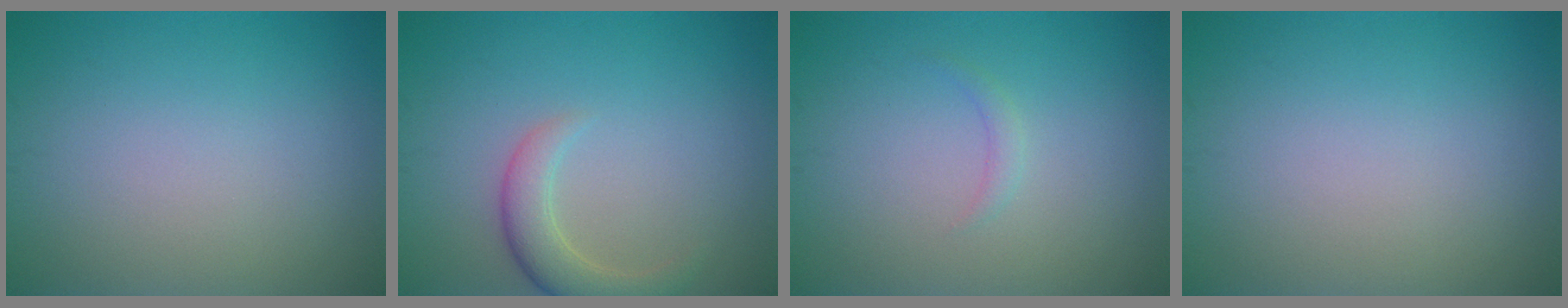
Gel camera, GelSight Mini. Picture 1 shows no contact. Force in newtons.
{"total": 3.2, "press": 3.2, "slide": 0.3}
{"total": 0.8, "press": 0.8, "slide": 0.0}
{"total": 0.0}